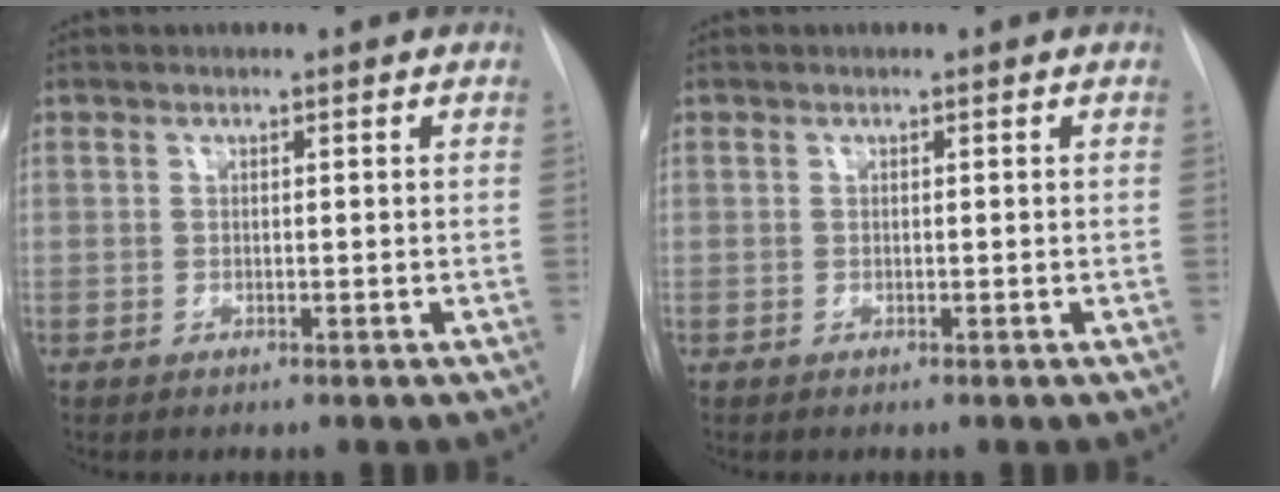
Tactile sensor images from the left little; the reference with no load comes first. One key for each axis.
{"total": 0.0}